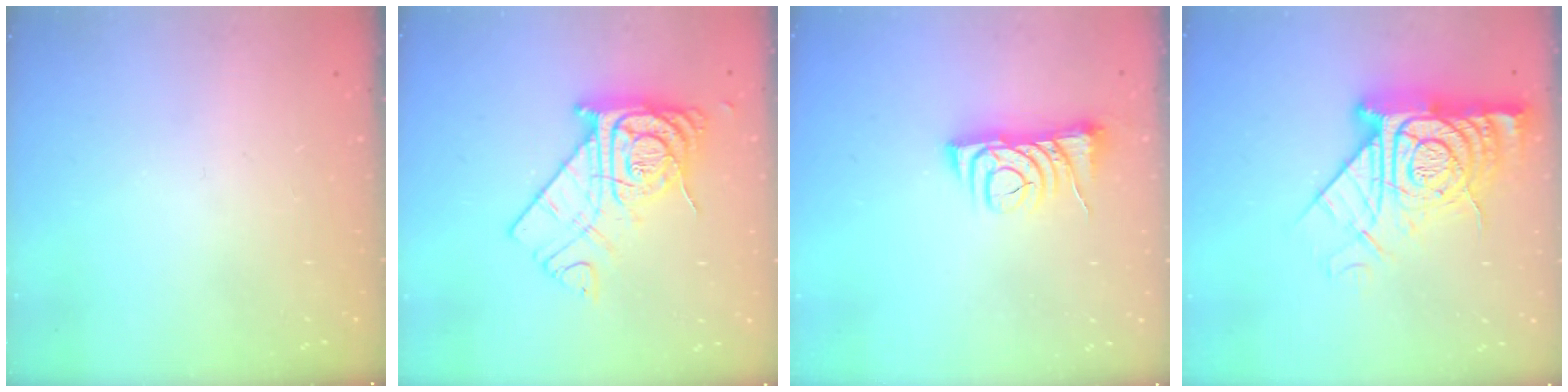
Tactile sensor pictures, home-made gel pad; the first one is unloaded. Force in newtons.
{"total": 15.3, "press": 15.2, "slide": 1.5}
{"total": 9.8, "press": 9.7, "slide": 1.1}
{"total": 20.5, "press": 20.4, "slide": 1.7}